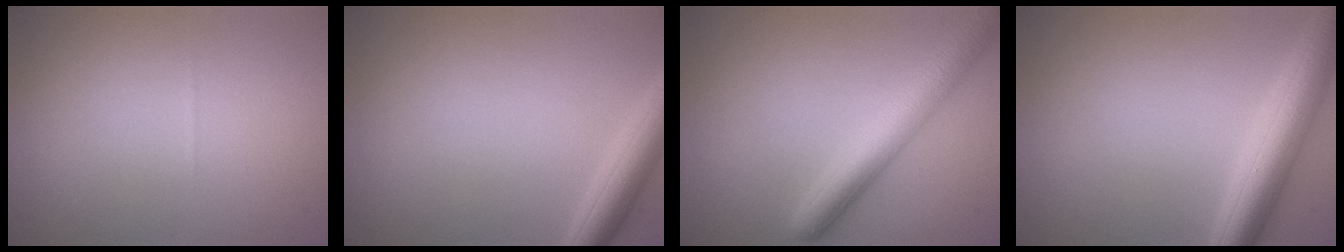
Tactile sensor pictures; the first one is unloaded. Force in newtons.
{"total": 3.4, "press": 3.4, "slide": 0.2}
{"total": 5.4, "press": 5.4, "slide": 0.2}
{"total": 5.9, "press": 5.9, "slide": 0.2}